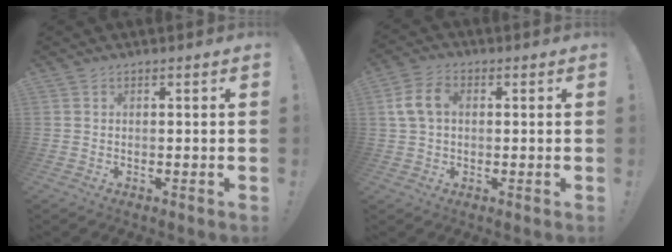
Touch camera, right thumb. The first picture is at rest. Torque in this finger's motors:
{"motor_torque": [0.06, 0.03, 0.23, 0.14, 0.01]}